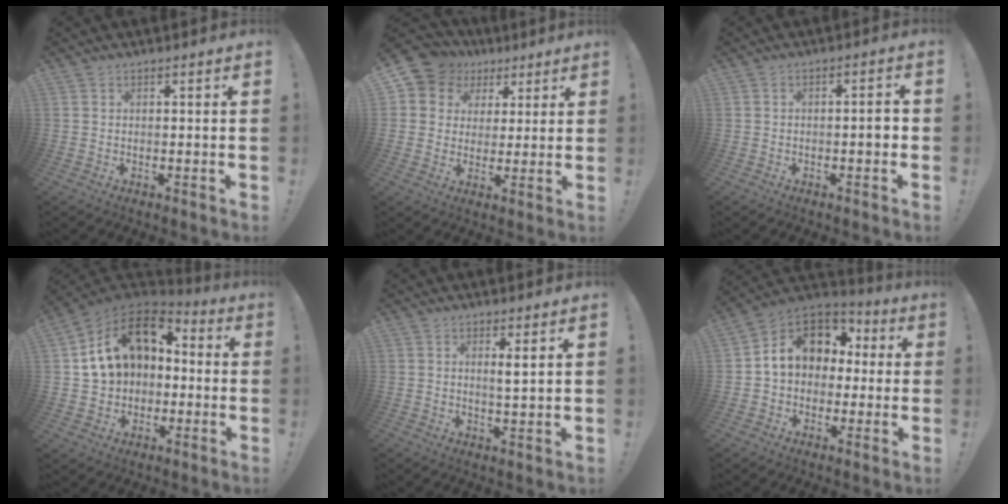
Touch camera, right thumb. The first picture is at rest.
{"total": 8.4, "force": [3.6, 7.3, 2.1], "torque": [-0.039, -0.020, 0.073]}
{"total": 3.1, "force": [-1.0, 0.9, 2.8], "torque": [-0.051, 0.011, -0.018]}
{"total": 17.1, "force": [4.9, 12.3, 10.8], "torque": [-0.174, 0.000, 0.093]}
{"total": 3.5, "force": [1.6, 0.1, 3.1], "torque": [-0.046, -0.014, 0.022]}
{"total": 12.8, "force": [3.1, 10.0, 7.2], "torque": [-0.114, 0.003, 0.062]}